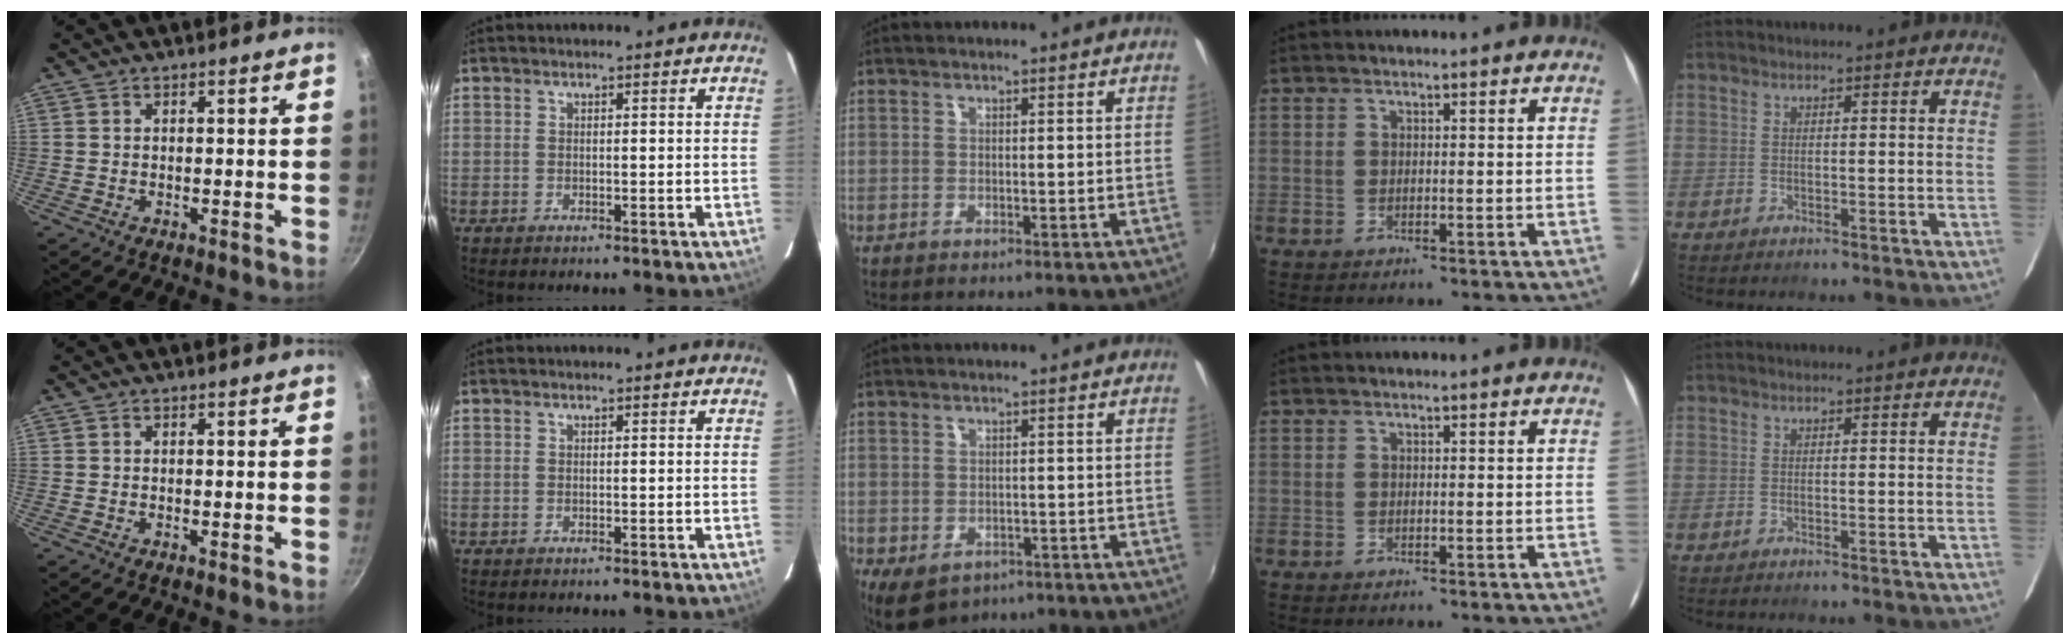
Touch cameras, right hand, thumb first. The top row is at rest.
{"middle": {"total": 6.2, "force": [-3.2, 4.3, 3.2], "torque": [-0.064, -0.024, -0.039]}}